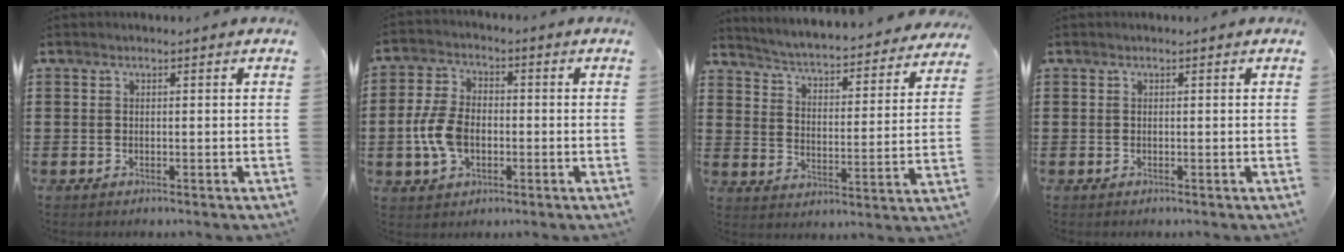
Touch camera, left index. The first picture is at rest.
{"total": 7.7, "force": [-1.4, 4.9, 5.8], "torque": [-0.145, 0.001, -0.032]}
{"total": 3.5, "force": [3.3, -0.4, 0.8], "torque": [-0.037, -0.037, 0.047]}
{"total": 0.0}